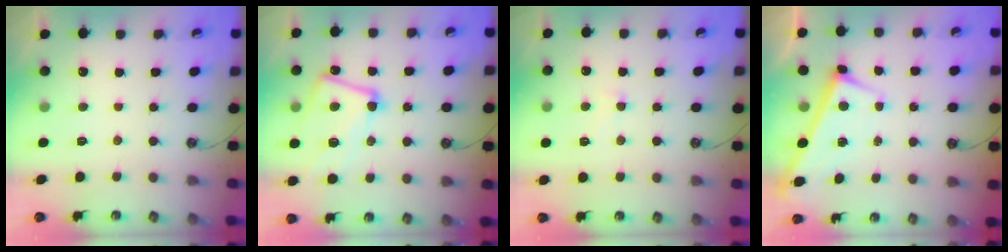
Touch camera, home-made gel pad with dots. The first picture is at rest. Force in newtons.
{"total": 8.0, "press": 7.9, "slide": 1.4}
{"total": 0.8, "press": 0.6, "slide": 0.5}
{"total": 3.1, "press": 3.1, "slide": 0.2}